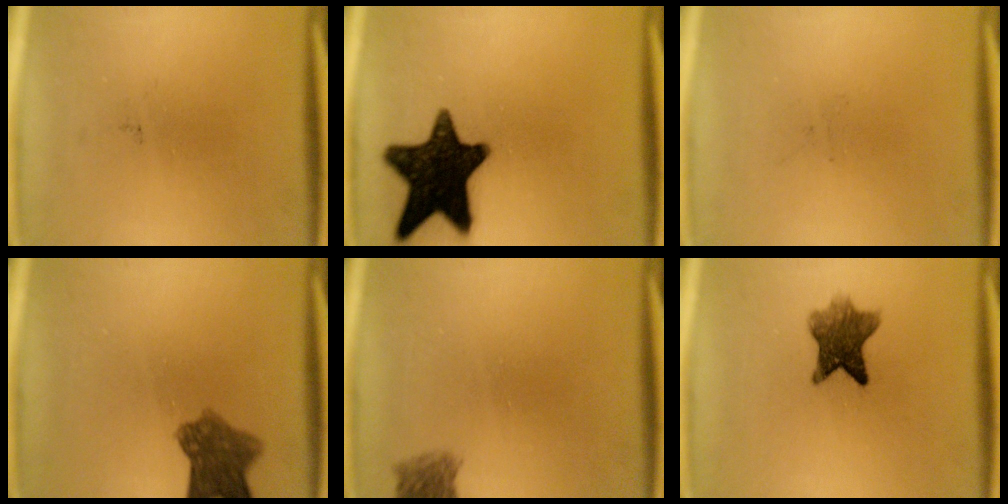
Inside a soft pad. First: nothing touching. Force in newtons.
{"total": 17.0}
{"total": 0.0}
{"total": 7.2}
{"total": 2.6}
{"total": 7.2}